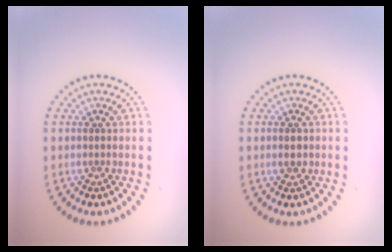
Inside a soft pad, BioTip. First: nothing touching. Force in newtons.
{"total": 0.8, "press": 0.8, "slide": 0.2}